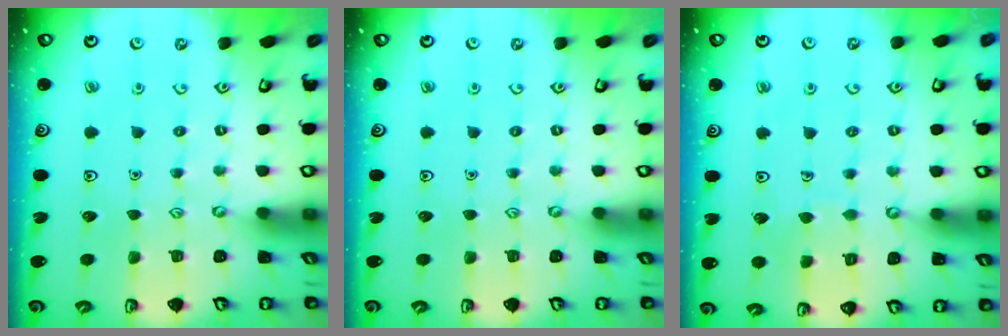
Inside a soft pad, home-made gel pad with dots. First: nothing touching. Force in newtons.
{"total": 0.0}
{"total": 4.5, "press": 4.5, "slide": 0.3}